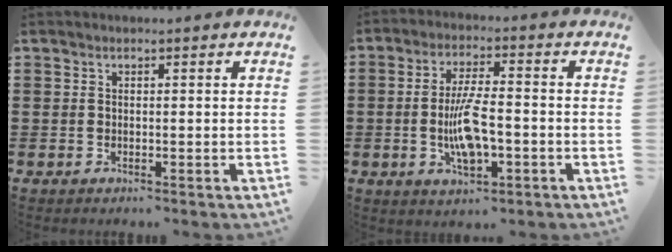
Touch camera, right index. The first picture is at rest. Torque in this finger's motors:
{"motor_torque": [0.49, -0.08, 0.37, 0.14]}